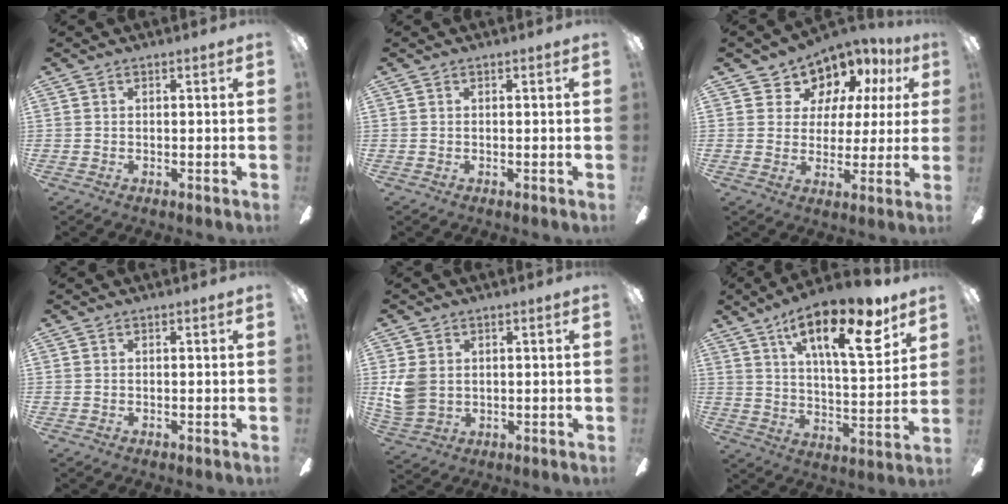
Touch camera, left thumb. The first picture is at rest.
{"total": 0.0}
{"total": 9.0, "force": [6.8, 5.8, 1.0], "torque": [-0.039, -0.058, 0.130]}
{"total": 0.0}
{"total": 7.3, "force": [0.9, 5.9, 4.4], "torque": [-0.093, 0.009, 0.020]}
{"total": 20.2, "force": [12.1, 6.9, 14.6], "torque": [-0.225, -0.058, 0.190]}